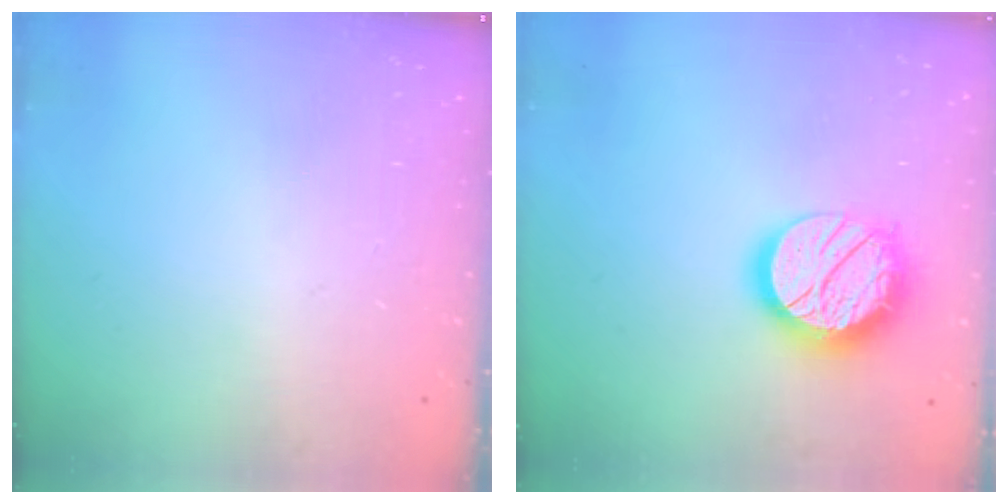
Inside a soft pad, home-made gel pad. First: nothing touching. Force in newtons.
{"total": 16.0, "press": 16.0, "slide": 0.8}